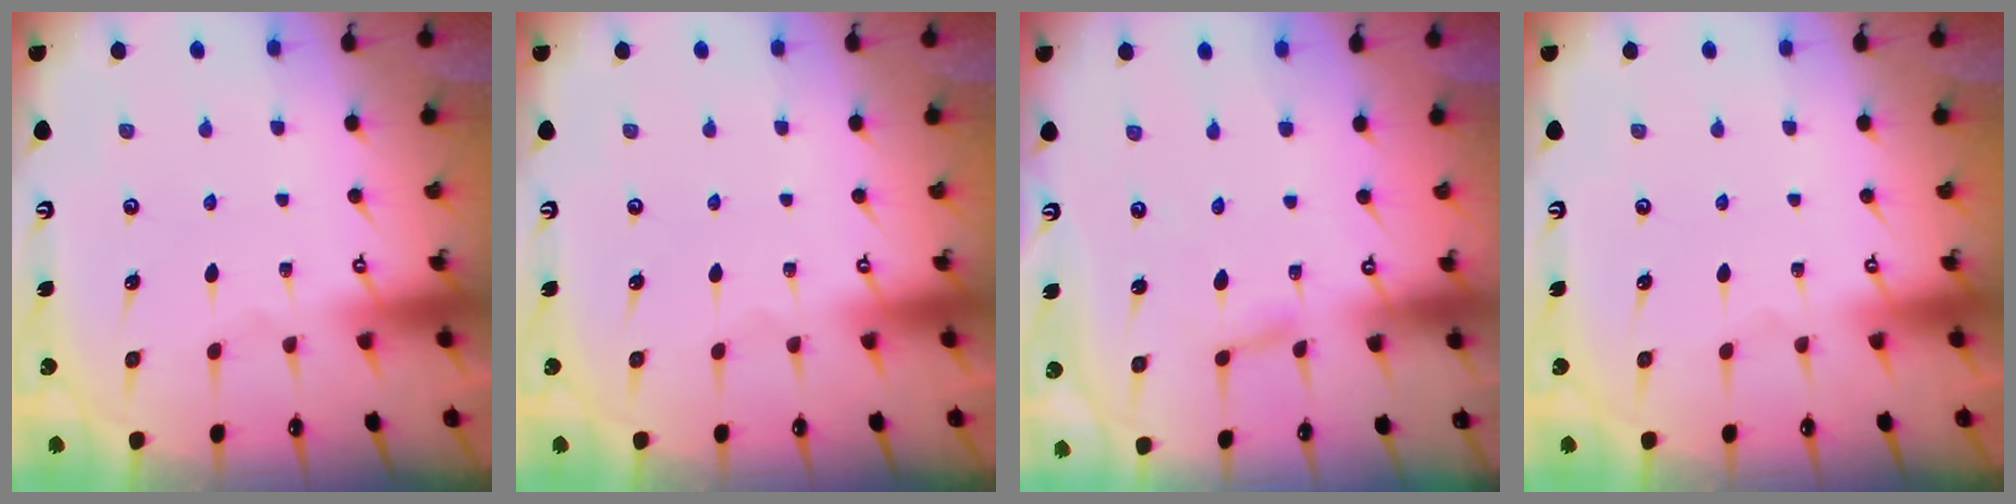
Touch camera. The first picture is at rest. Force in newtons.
{"total": 0.0}
{"total": 1.8, "press": 1.7, "slide": 0.1}
{"total": 0.0}